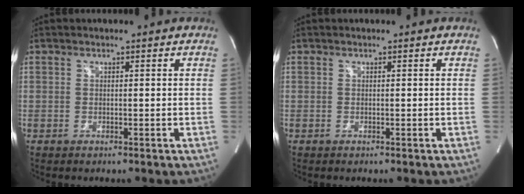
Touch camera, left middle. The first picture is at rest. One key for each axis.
{"total": 0.0}